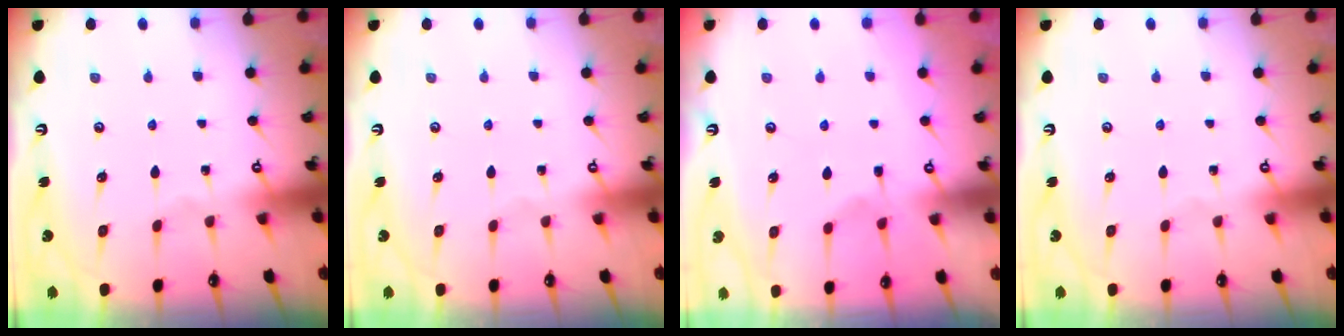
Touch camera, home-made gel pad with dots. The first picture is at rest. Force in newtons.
{"total": 0.0}
{"total": 3.5, "press": 3.3, "slide": 1.0}
{"total": 0.0}